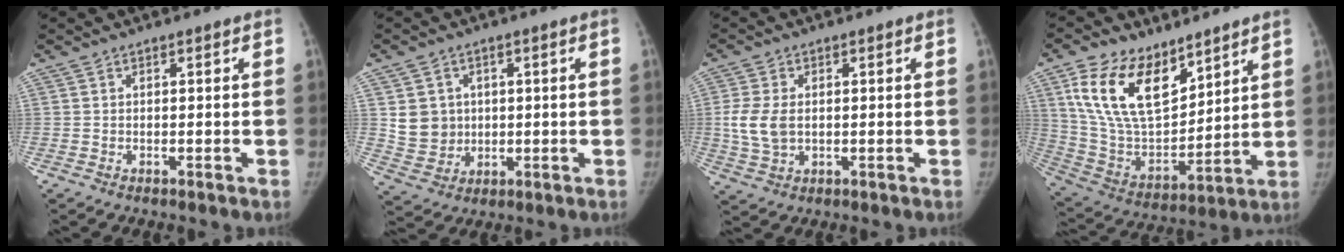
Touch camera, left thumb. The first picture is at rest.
{"total": 7.0, "force": [1.2, 6.5, 2.4], "torque": [-0.012, -0.008, 0.034]}
{"total": 6.5, "force": [0.1, 4.3, 4.9], "torque": [-0.105, -0.001, 0.008]}
{"total": 19.1, "force": [10.7, 10.5, 11.9], "torque": [-0.182, -0.049, 0.214]}